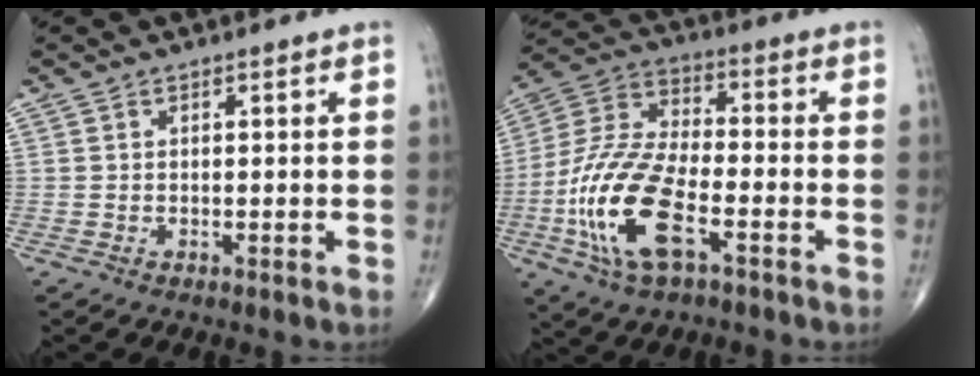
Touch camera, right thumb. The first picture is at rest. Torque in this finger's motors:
{"motor_torque": [0.06, 0.90, 1.62, -0.25, 0.19]}